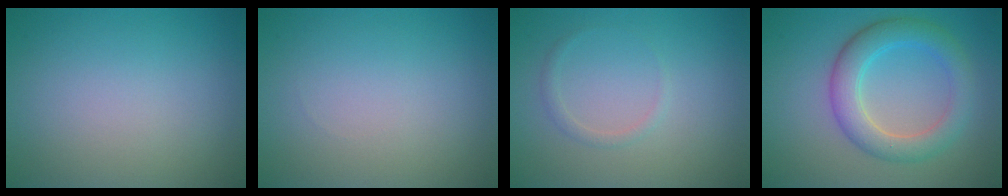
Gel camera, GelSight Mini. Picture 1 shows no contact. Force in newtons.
{"total": 0.0}
{"total": 0.9, "press": 0.9, "slide": 0.1}
{"total": 4.9, "press": 4.9, "slide": 0.5}